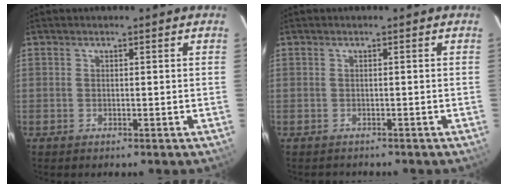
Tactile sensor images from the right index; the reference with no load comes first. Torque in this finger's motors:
{"motor_torque": [-0.04, -0.01, -0.04, -0.05]}